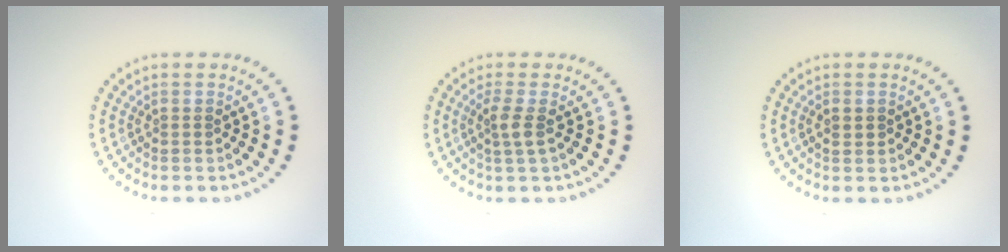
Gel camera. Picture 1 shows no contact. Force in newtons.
{"total": 1.8, "press": 1.3, "slide": 1.1}
{"total": 0.7, "press": 0.6, "slide": 0.2}